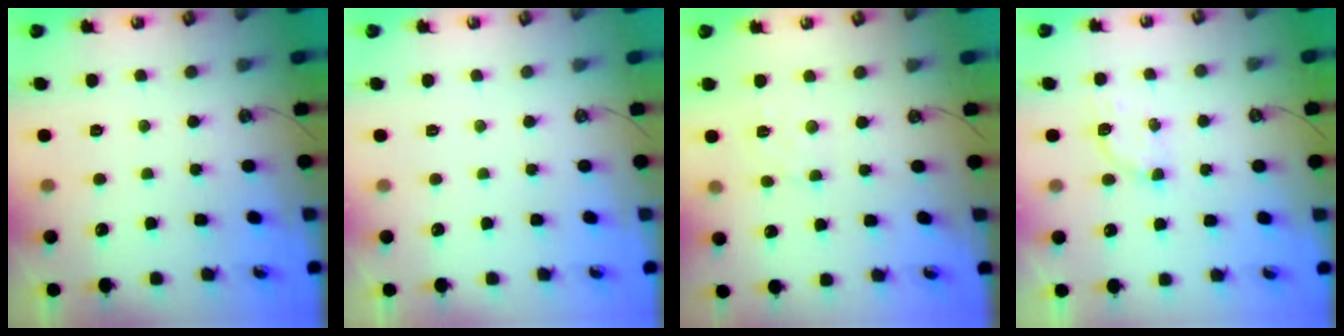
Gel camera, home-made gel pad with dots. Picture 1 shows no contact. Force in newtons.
{"total": 0.0}
{"total": 3.5, "press": 3.5, "slide": 0.5}
{"total": 4.2, "press": 4.1, "slide": 0.5}